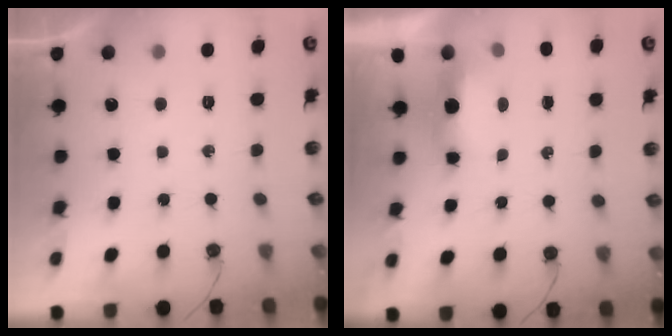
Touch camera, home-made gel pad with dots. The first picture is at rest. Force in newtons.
{"total": 11.6, "press": 6.5, "slide": 9.7}